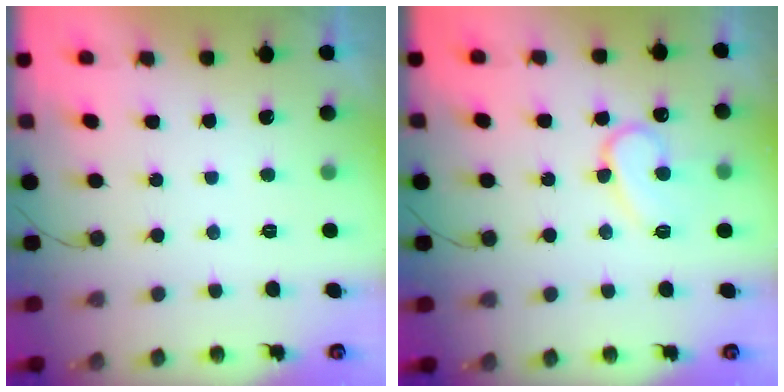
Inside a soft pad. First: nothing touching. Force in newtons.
{"total": 11.1, "press": 11.0, "slide": 1.0}